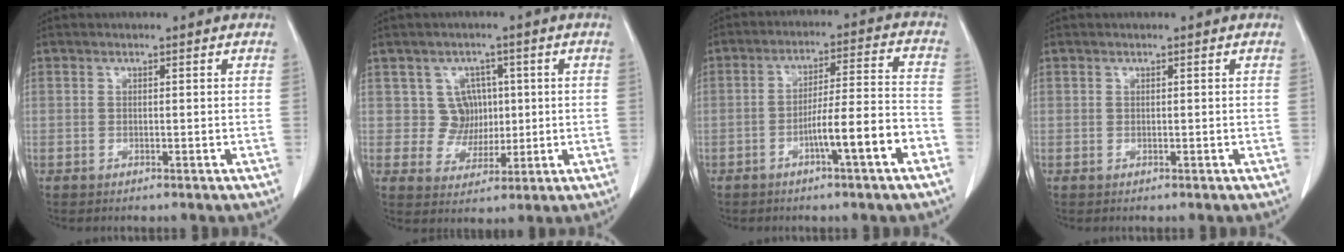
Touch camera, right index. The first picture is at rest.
{"total": 5.0, "force": [1.1, 4.8, 0.7], "torque": [-0.002, 0.011, 0.024]}
{"total": 9.7, "force": [-4.6, -0.1, 8.6], "torque": [-0.136, 0.015, -0.070]}
{"total": 0.0}